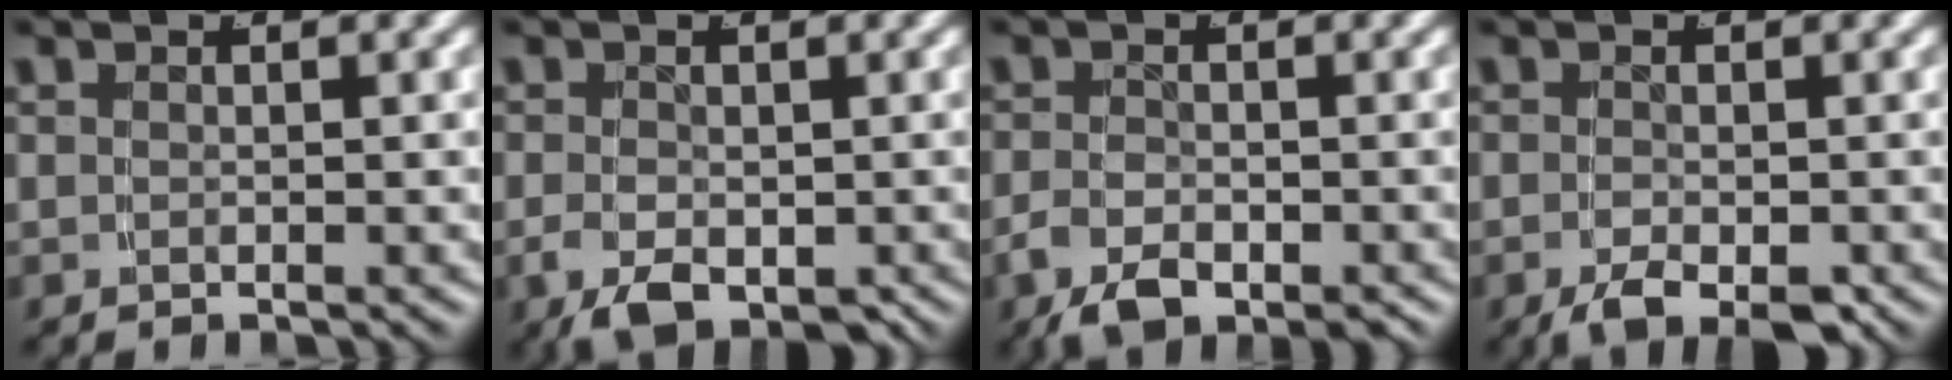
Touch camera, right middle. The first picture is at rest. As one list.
[{"total": 5.1, "force": [-2.3, 2.8, 3.6], "torque": [-0.071, -0.039, -0.017]}, {"total": 3.9, "force": [-2.3, 1.9, 2.5], "torque": [-0.048, -0.022, -0.029]}, {"total": 3.5, "force": [-2.1, 1.3, 2.6], "torque": [-0.048, -0.025, -0.022]}]